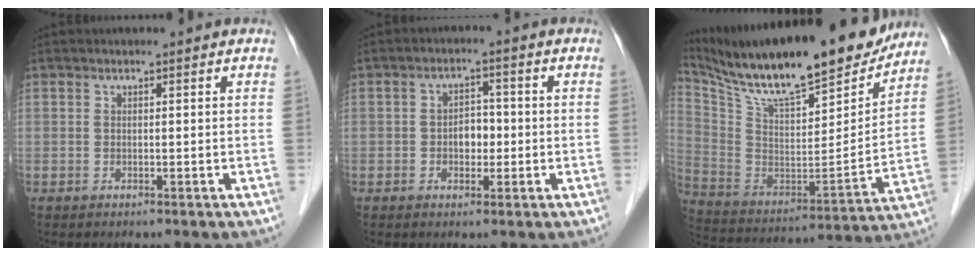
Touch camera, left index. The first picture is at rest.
{"total": 3.5, "force": [-0.8, 2.3, 2.5], "torque": [-0.040, 0.009, -0.012]}
{"total": 26.8, "force": [22.5, 5.0, 13.7], "torque": [-0.248, -0.018, 0.351]}